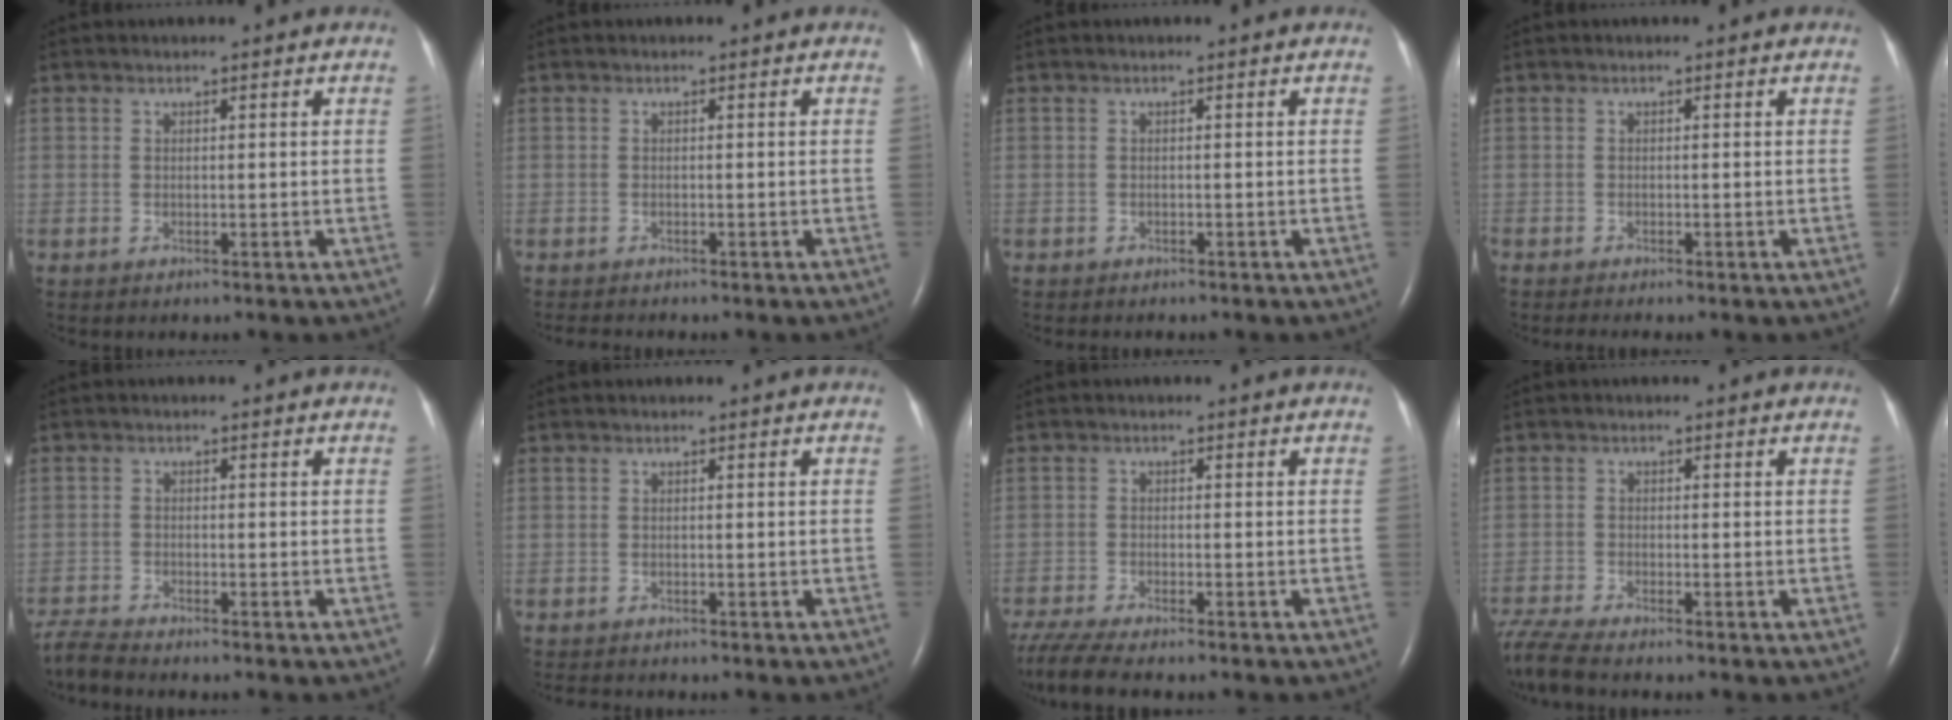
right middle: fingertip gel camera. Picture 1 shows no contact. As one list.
[{"total": 1.7, "force": [-1.6, 0.1, 0.5], "torque": [-0.010, -0.005, -0.023]}, {"total": 1.5, "force": [-1.3, 0.6, 0.5], "torque": [-0.015, -0.002, -0.014]}, {"total": 1.3, "force": [-1.1, -0.2, 0.6], "torque": [-0.013, -0.002, -0.020]}, {"total": 3.2, "force": [-3.1, -0.9, 0.2], "torque": [-0.015, -0.022, -0.062]}, {"total": 1.6, "force": [-1.6, 0.1, 0.4], "torque": [-0.008, -0.005, -0.023]}, {"total": 7.3, "force": [-6.4, 0.2, 3.5], "torque": [-0.072, -0.021, -0.114]}, {"total": 5.0, "force": [-4.6, -0.5, 2.0], "torque": [-0.052, -0.018, -0.090]}]